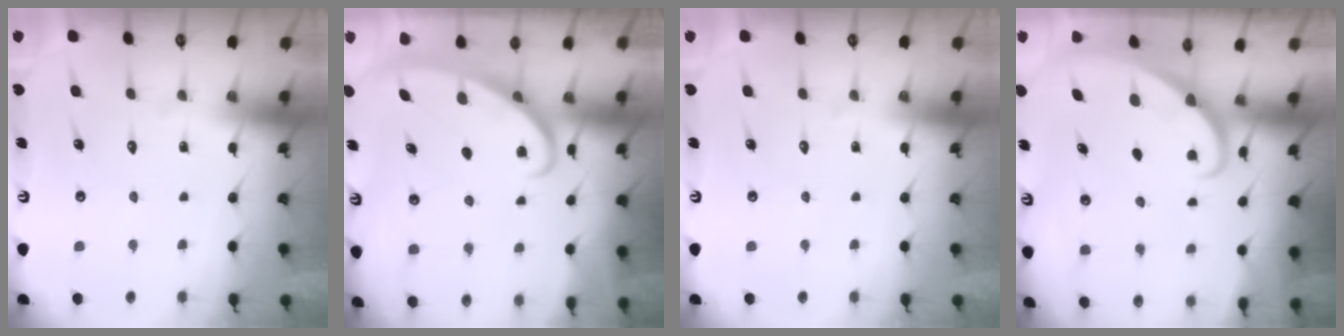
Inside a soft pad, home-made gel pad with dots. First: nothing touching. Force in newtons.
{"total": 2.7, "press": 2.7, "slide": 0.4}
{"total": 0.0}
{"total": 1.5, "press": 1.5, "slide": 0.0}